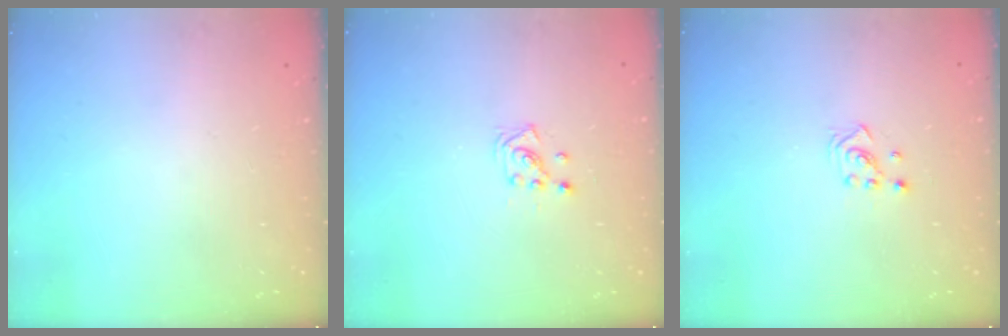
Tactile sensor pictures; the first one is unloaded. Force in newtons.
{"total": 2.0, "press": 1.9, "slide": 0.8}
{"total": 2.2, "press": 2.2, "slide": 0.2}